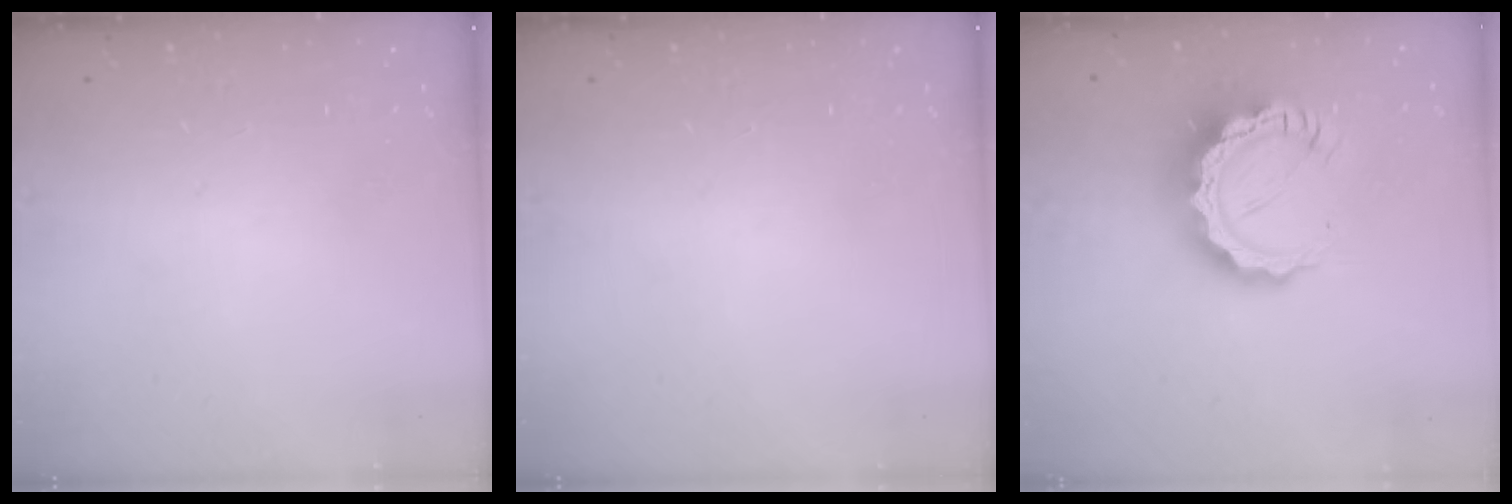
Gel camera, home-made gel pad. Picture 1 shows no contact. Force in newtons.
{"total": 0.0}
{"total": 13.3, "press": 13.2, "slide": 1.2}